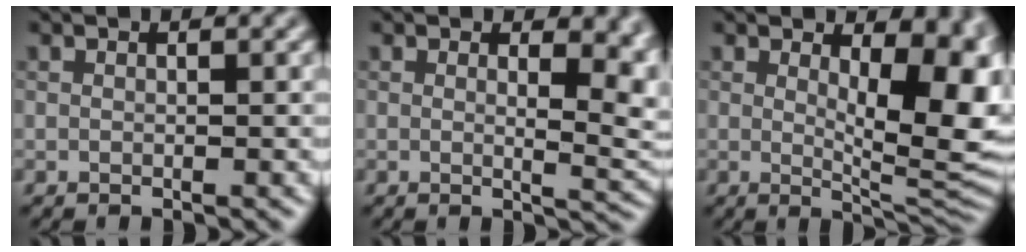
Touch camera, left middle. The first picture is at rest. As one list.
[{"total": 5.9, "force": [1.5, 2.5, 5.2], "torque": [-0.041, -0.005, 0.024]}, {"total": 9.4, "force": [2.0, 3.8, 8.3], "torque": [-0.100, -0.014, 0.042]}]